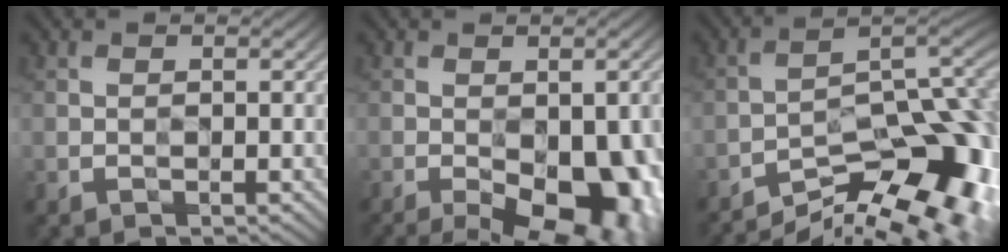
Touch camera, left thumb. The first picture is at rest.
{"total": 17.4, "force": [-7.7, 9.1, 12.7], "torque": [-0.150, -0.019, -0.076]}
{"total": 14.9, "force": [-9.6, 4.6, 10.4], "torque": [-0.152, -0.004, -0.146]}